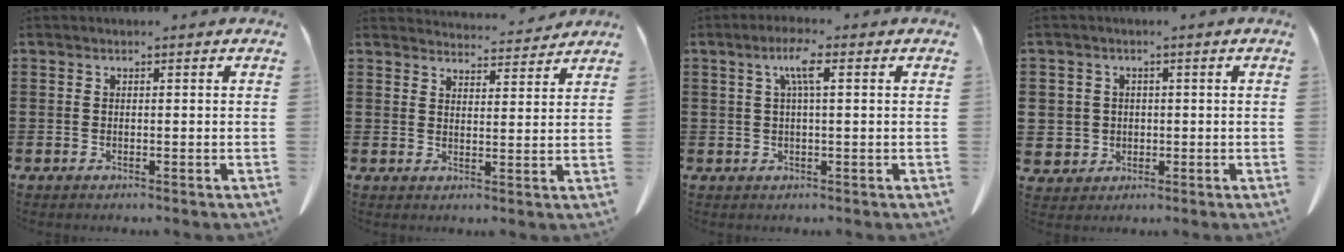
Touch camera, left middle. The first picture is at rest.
{"total": 4.3, "force": [4.3, 0.3, 0.4], "torque": [-0.011, -0.024, 0.078]}
{"total": 4.3, "force": [1.4, 0.8, 4.0], "torque": [-0.082, 0.009, 0.020]}
{"total": 3.7, "force": [0.2, 3.6, 0.4], "torque": [-0.033, 0.010, -0.001]}